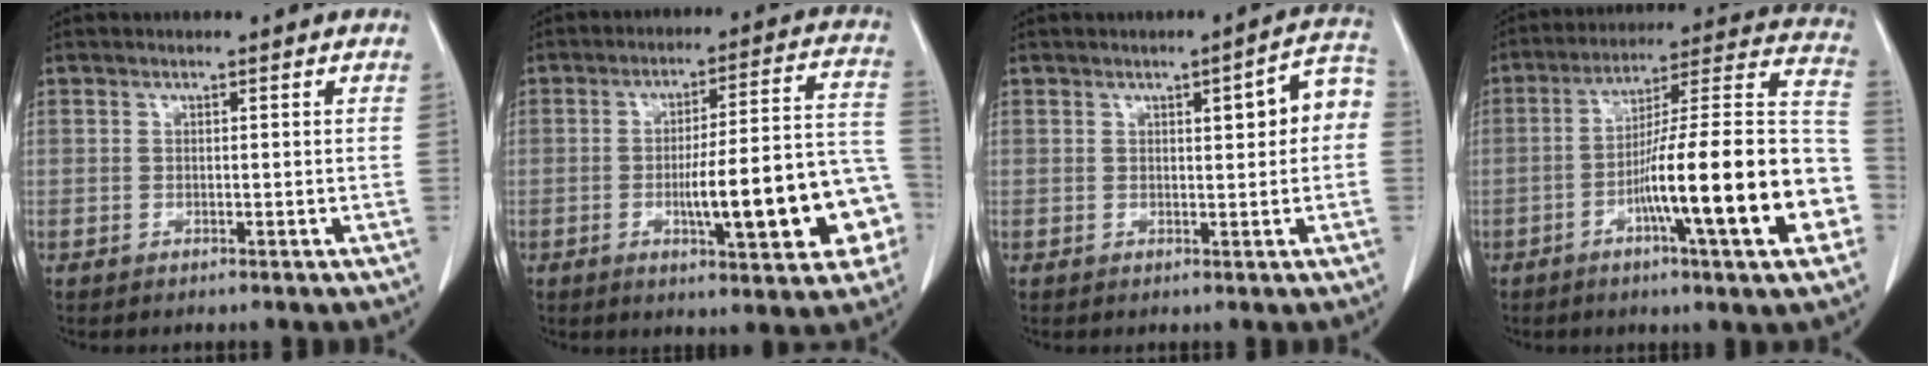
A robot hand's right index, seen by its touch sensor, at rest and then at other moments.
{"total": 16.8, "force": [-4.8, 3.0, 15.8], "torque": [-0.183, 0.031, -0.057]}
{"total": 5.8, "force": [0.8, 1.3, 5.6], "torque": [-0.069, 0.022, 0.007]}
{"total": 22.3, "force": [-6.9, 1.4, 21.2], "torque": [-0.261, 0.014, -0.106]}